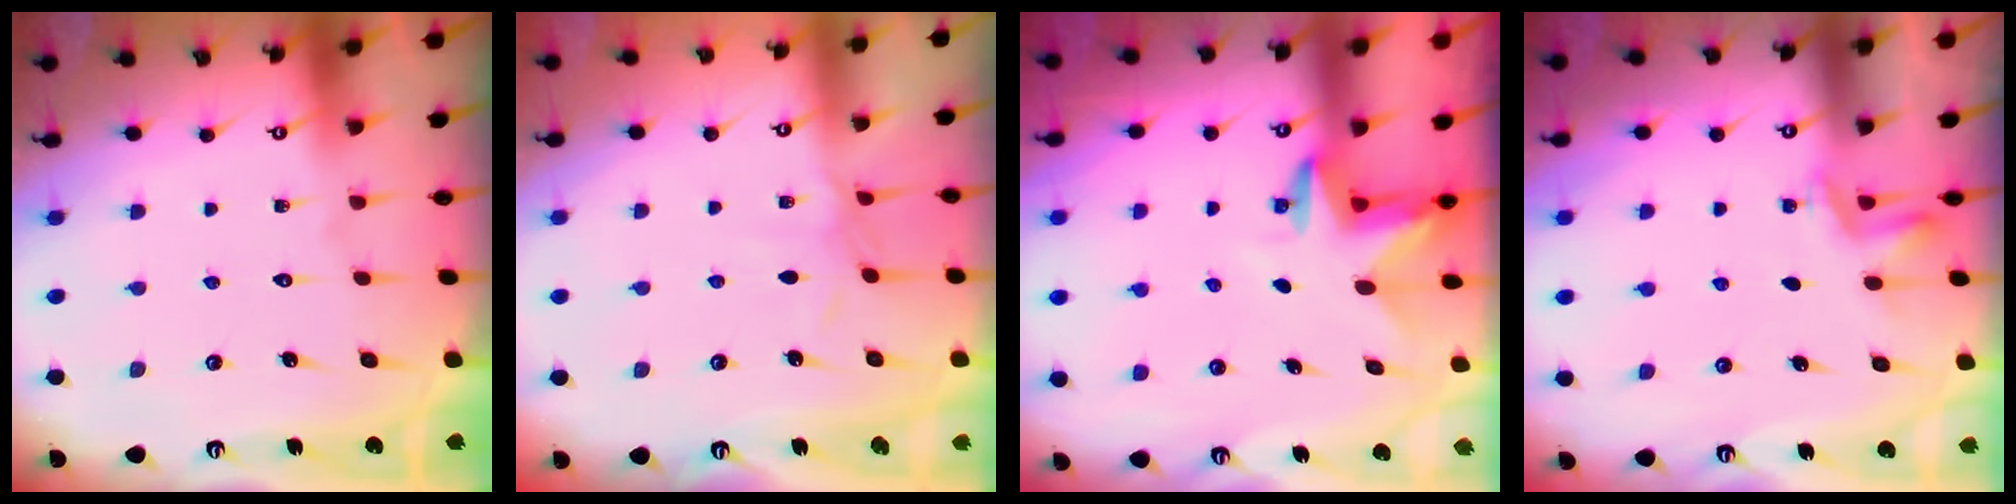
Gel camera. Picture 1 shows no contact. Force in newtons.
{"total": 2.8, "press": 2.8, "slide": 0.5}
{"total": 3.2, "press": 3.2, "slide": 0.1}
{"total": 2.7, "press": 2.4, "slide": 1.2}